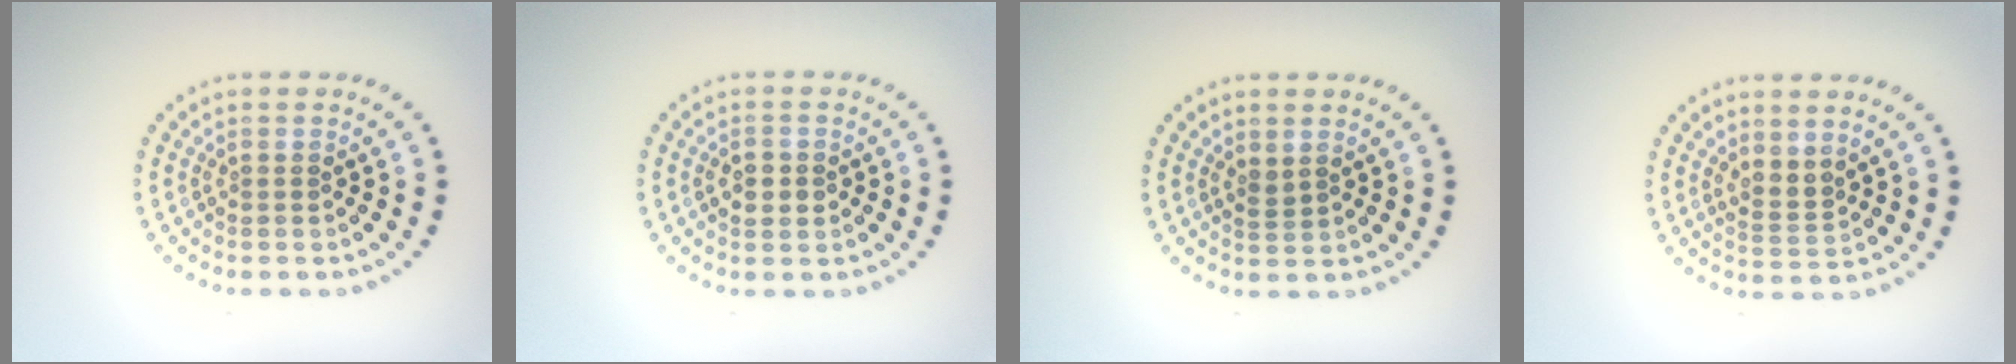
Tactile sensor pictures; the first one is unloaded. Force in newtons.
{"total": 2.3, "press": 2.3, "slide": 0.1}
{"total": 0.9, "press": 0.7, "slide": 0.5}
{"total": 2.0, "press": 1.4, "slide": 1.4}